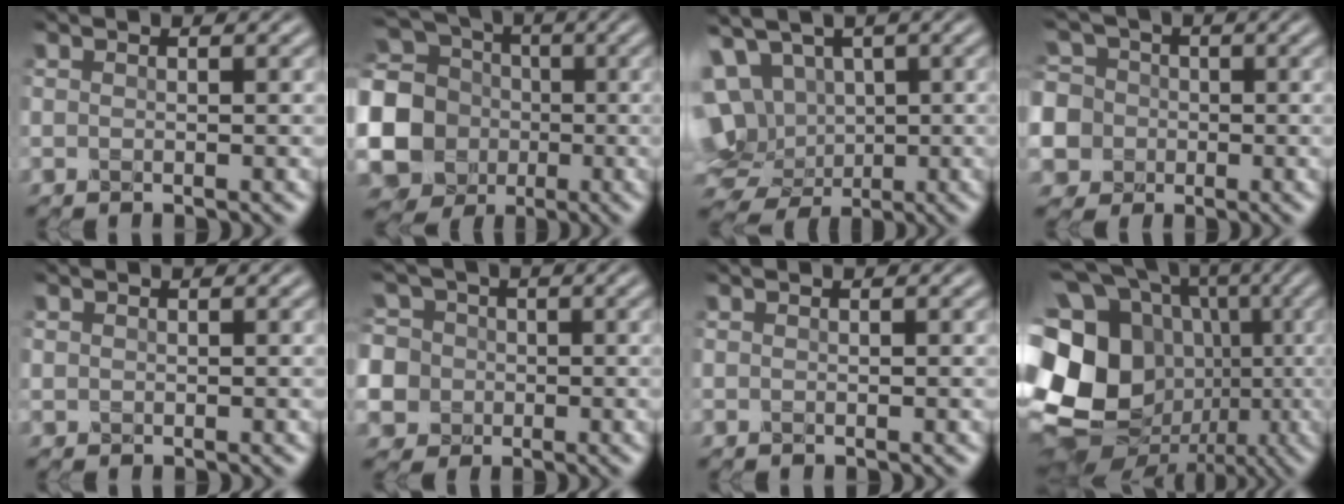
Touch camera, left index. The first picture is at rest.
{"total": 17.6, "force": [-2.2, 16.6, 5.6], "torque": [-0.169, 0.008, -0.078]}
{"total": 14.0, "force": [1.9, 11.2, 8.2], "torque": [-0.180, 0.011, 0.027]}
{"total": 11.8, "force": [-1.6, 11.0, 4.1], "torque": [-0.118, 0.014, -0.060]}
{"total": 0.6, "force": [0.2, 0.5, 0.0], "torque": [0.000, -0.001, 0.002]}
{"total": 12.2, "force": [-0.8, 11.4, 4.2], "torque": [-0.117, 0.008, -0.037]}
{"total": 0.0}
{"total": 23.1, "force": [-2.4, 20.0, 11.3], "torque": [-0.245, 0.000, -0.070]}